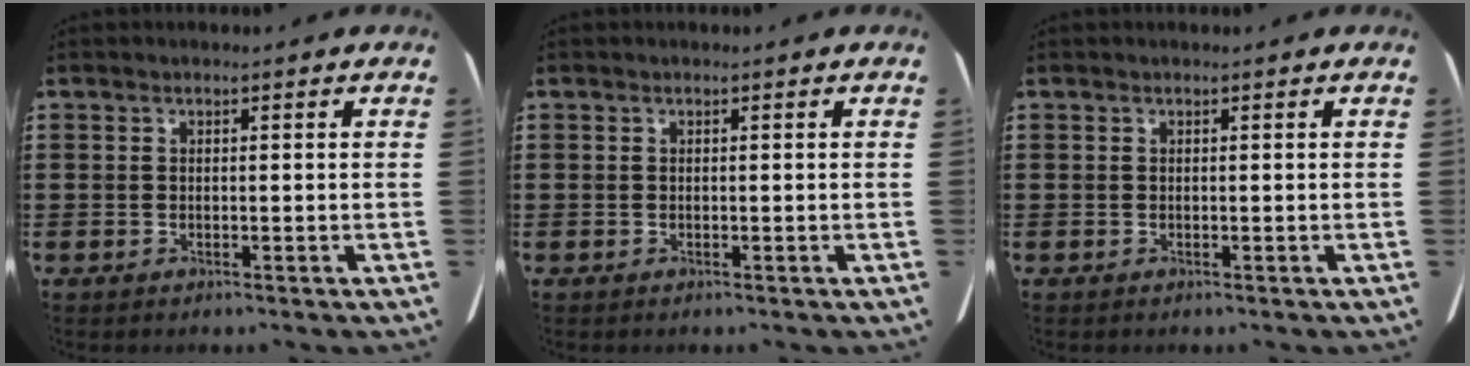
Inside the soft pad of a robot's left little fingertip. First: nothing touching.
{"total": 0.0}
{"total": 0.0}